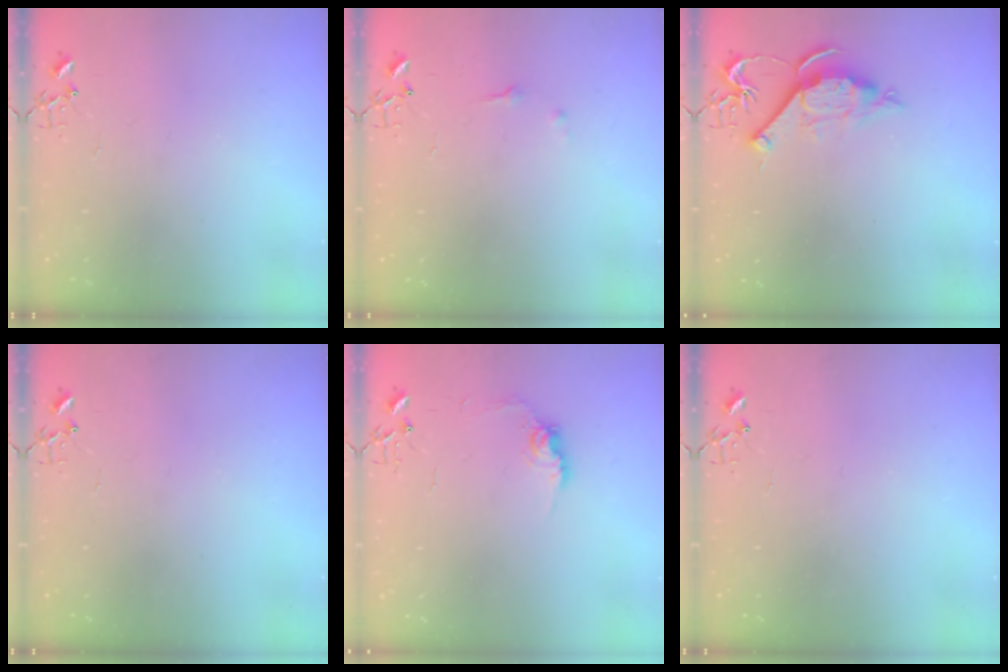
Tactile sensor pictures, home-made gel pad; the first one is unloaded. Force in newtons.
{"total": 4.8, "press": 4.8, "slide": 0.7}
{"total": 8.6, "press": 8.6, "slide": 0.1}
{"total": 0.0}
{"total": 8.6, "press": 8.6, "slide": 0.4}
{"total": 0.0}